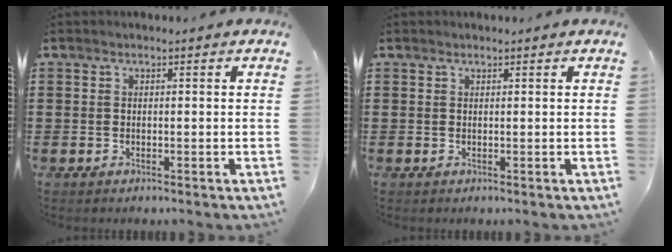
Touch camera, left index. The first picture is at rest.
{"total": 0.0}